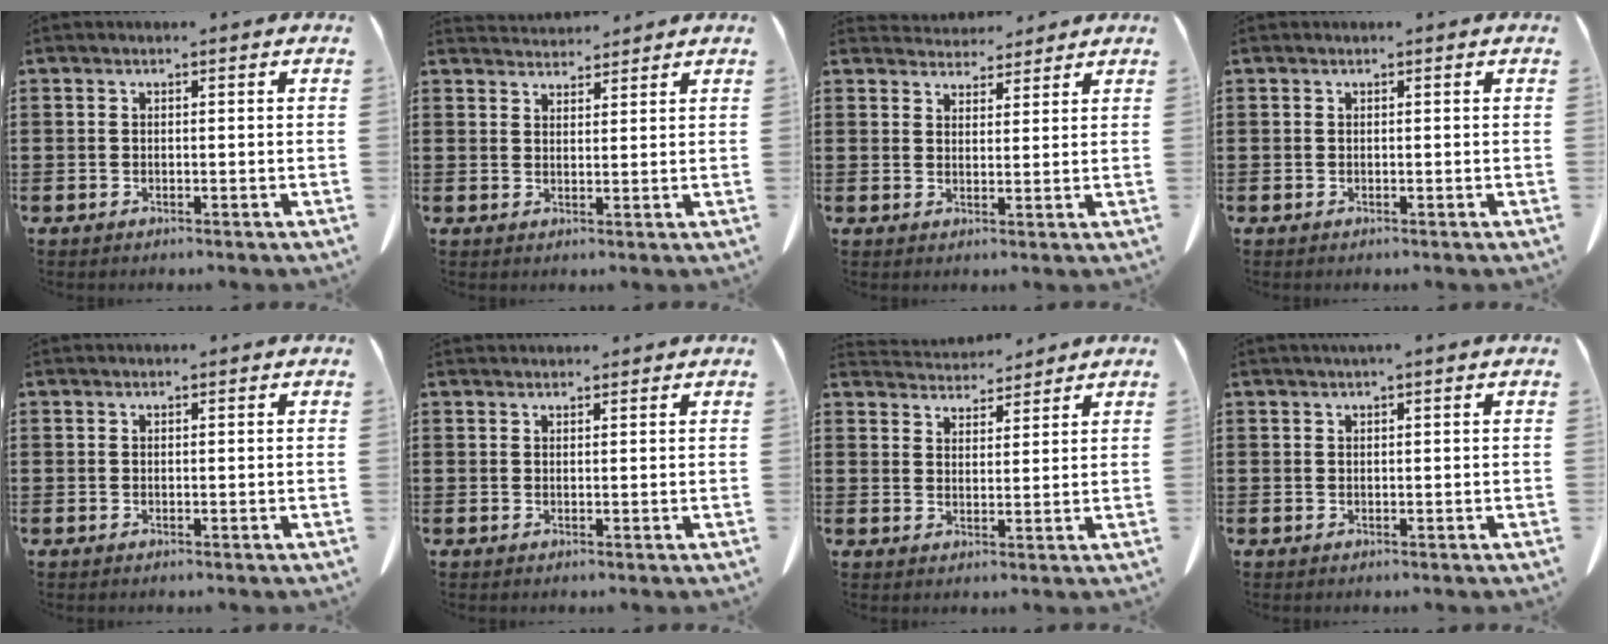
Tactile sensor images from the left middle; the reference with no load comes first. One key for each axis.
{"total": 3.1, "fx": 3.1, "fy": 0.4, "fz": 0.0, "tx": -0.007, "ty": -0.008, "tz": 0.058}
{"total": 3.8, "fx": 3.7, "fy": 1.0, "fz": 0.2, "tx": -0.005, "ty": -0.013, "tz": 0.069}
{"total": 0.0}
{"total": 0.6, "fx": 0.6, "fy": 0.0, "fz": 0.1, "tx": -0.004, "ty": 0.000, "tz": 0.011}
{"total": 1.6, "fx": 1.5, "fy": 0.2, "fz": 0.2, "tx": -0.007, "ty": 0.002, "tz": 0.029}
{"total": 4.5, "fx": 4.4, "fy": 0.9, "fz": 0.4, "tx": -0.022, "ty": -0.017, "tz": 0.081}
{"total": 1.1, "fx": 0.9, "fy": -0.1, "fz": 0.6, "tx": -0.012, "ty": 0.000, "tz": 0.017}